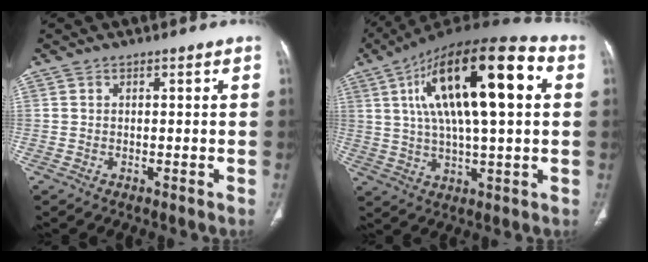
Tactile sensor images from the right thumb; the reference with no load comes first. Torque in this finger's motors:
{"motor_torque": [-1.58, 2.88, 1.82, 0.96, 0.66]}